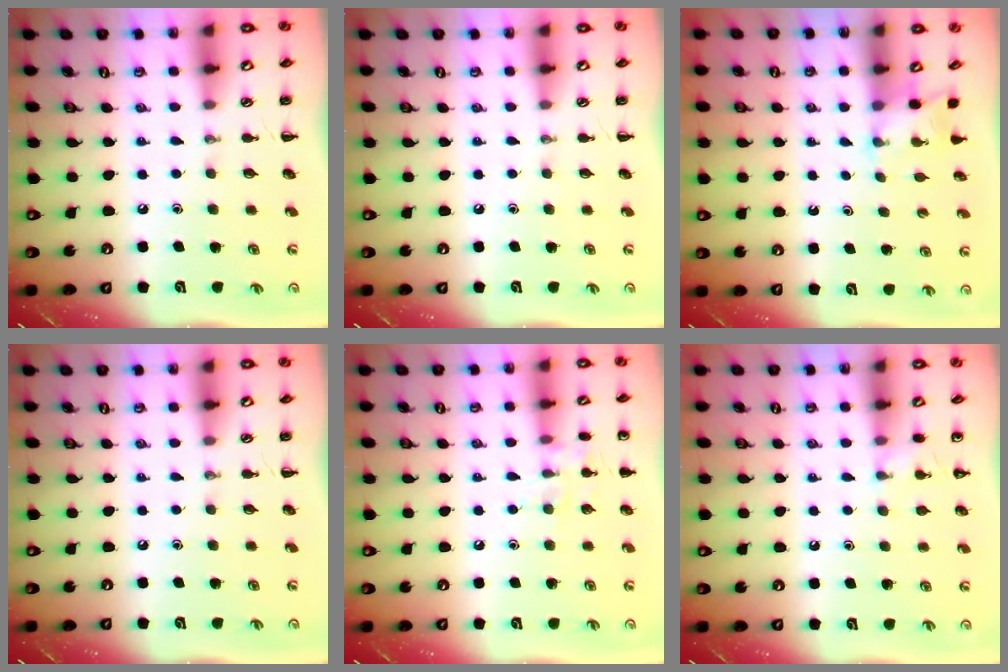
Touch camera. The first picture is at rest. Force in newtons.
{"total": 0.0}
{"total": 2.6, "press": 2.5, "slide": 0.9}
{"total": 0.0}
{"total": 7.9, "press": 7.7, "slide": 1.7}
{"total": 4.1, "press": 4.0, "slide": 1.0}